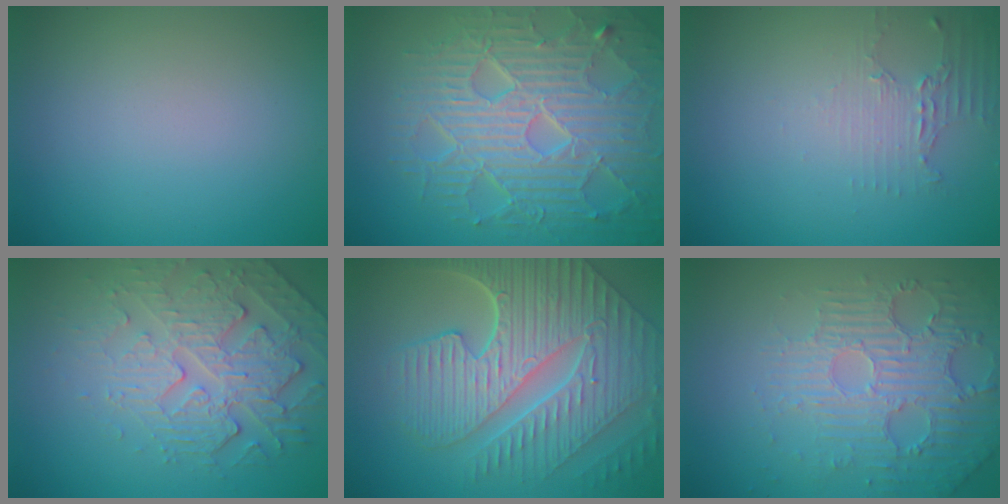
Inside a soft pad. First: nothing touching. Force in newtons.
{"total": 9.6, "press": 6.4, "slide": 7.1}
{"total": 2.2, "press": 1.5, "slide": 1.5}
{"total": 4.4, "press": 4.1, "slide": 1.7}
{"total": 10.6, "press": 7.3, "slide": 7.7}
{"total": 5.9, "press": 3.8, "slide": 4.5}